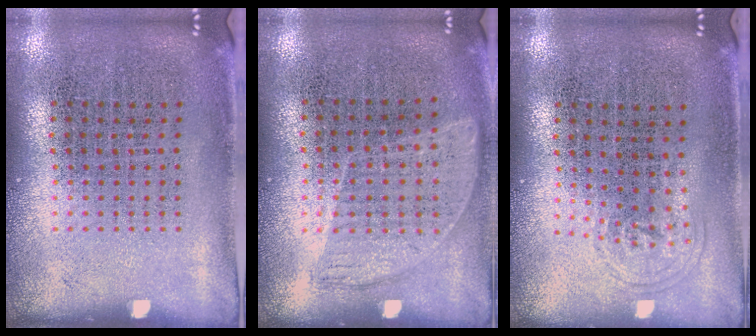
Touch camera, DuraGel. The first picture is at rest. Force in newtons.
{"total": 0.9, "press": 0.8, "slide": 0.5}
{"total": 0.7, "press": 0.6, "slide": 0.5}